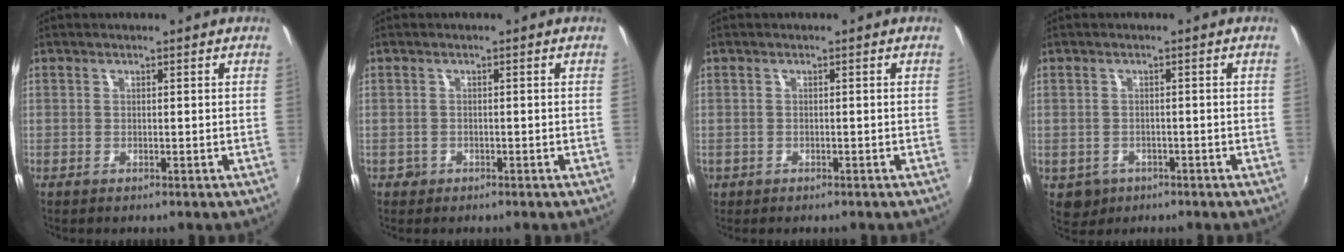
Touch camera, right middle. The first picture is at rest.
{"total": 1.4, "force": [-0.7, 1.1, 0.2], "torque": [-0.007, -0.003, -0.010]}
{"total": 1.3, "force": [-0.7, 1.1, 0.3], "torque": [-0.010, -0.004, -0.008]}
{"total": 3.9, "force": [-1.5, 3.4, 1.2], "torque": [-0.031, -0.005, -0.016]}